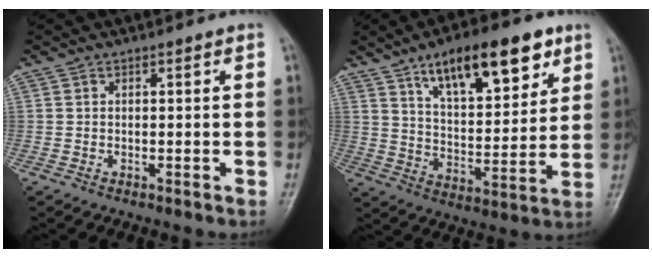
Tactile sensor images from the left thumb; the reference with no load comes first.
{"total": 18.1, "force": [10.3, 7.1, 13.1], "torque": [-0.167, -0.040, 0.170]}